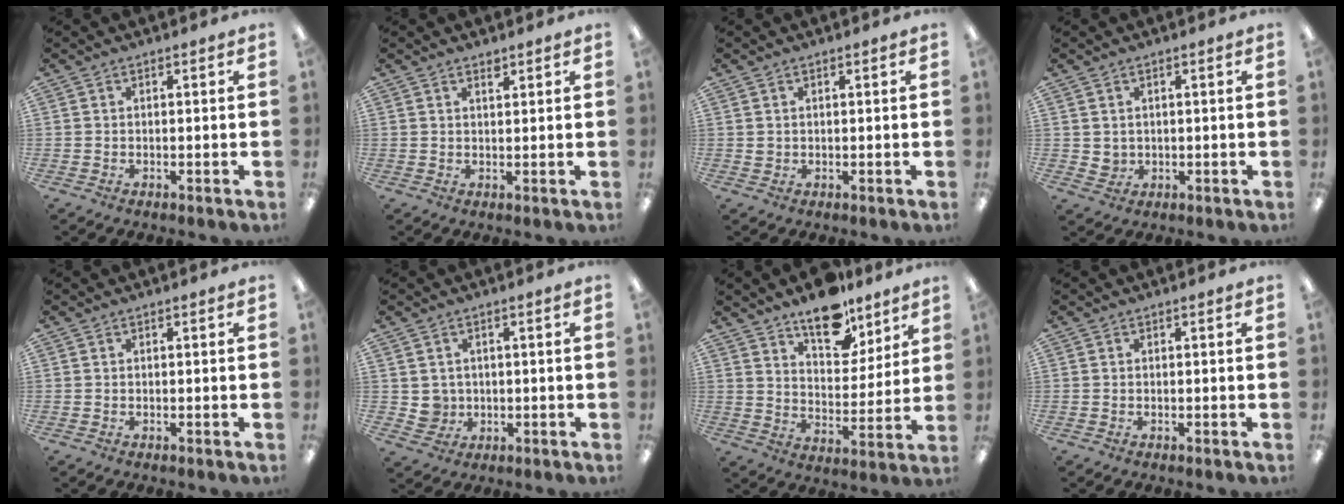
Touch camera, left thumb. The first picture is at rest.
{"total": 1.7, "force": [1.5, 0.4, 0.8], "torque": [-0.009, -0.005, 0.025]}
{"total": 1.0, "force": [0.6, 0.8, 0.3], "torque": [-0.007, 0.003, 0.011]}
{"total": 2.4, "force": [1.1, 2.1, 0.5], "torque": [-0.004, -0.003, 0.020]}
{"total": 0.0}
{"total": 3.5, "force": [0.9, 3.4, 0.3], "torque": [-0.009, 0.000, 0.018]}
{"total": 13.6, "force": [10.7, 6.2, 5.6], "torque": [-0.066, -0.072, 0.190]}
{"total": 0.0}